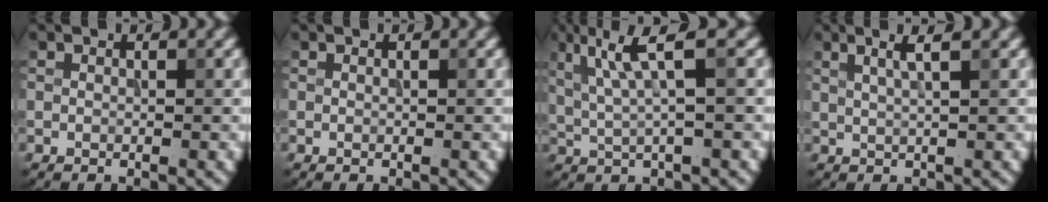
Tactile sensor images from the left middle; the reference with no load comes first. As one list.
[{"total": 0.0}, {"total": 5.0, "force": [1.8, 0.7, 4.6], "torque": [-0.098, 0.006, 0.041]}, {"total": 2.6, "force": [1.3, 0.6, 2.2], "torque": [-0.030, 0.003, 0.017]}]